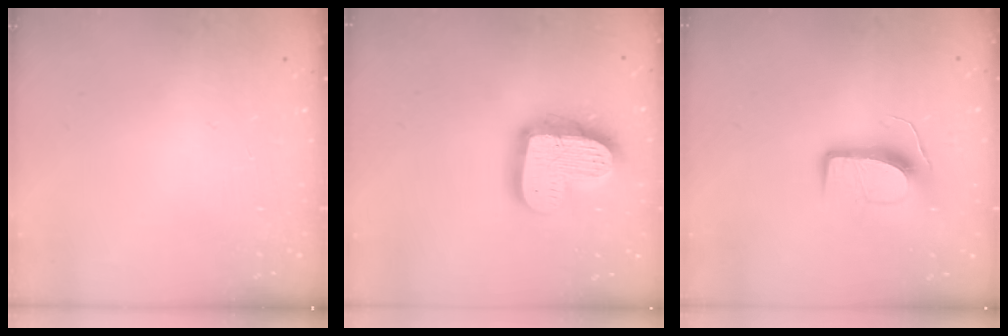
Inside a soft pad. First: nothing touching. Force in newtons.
{"total": 19.4, "press": 19.3, "slide": 1.5}
{"total": 10.1, "press": 10.1, "slide": 0.2}